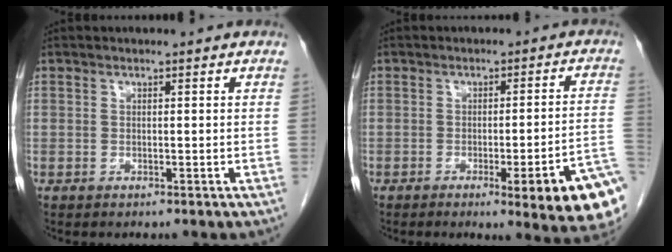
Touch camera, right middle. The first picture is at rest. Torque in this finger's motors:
{"motor_torque": [1.09, -1.05, 0.22, 0.05]}